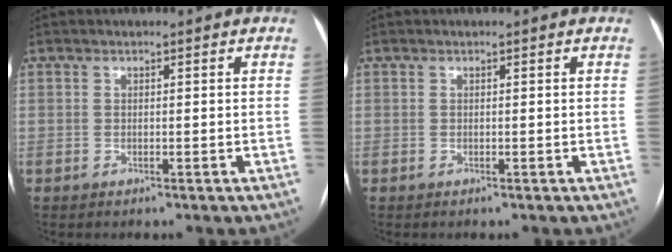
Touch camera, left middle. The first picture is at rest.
{"total": 0.0}